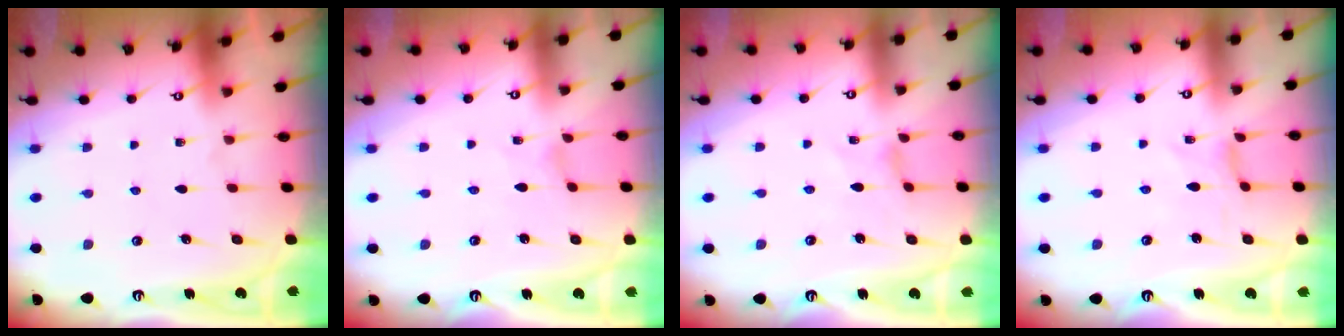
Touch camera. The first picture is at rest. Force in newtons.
{"total": 0.0}
{"total": 0.0}
{"total": 0.0}